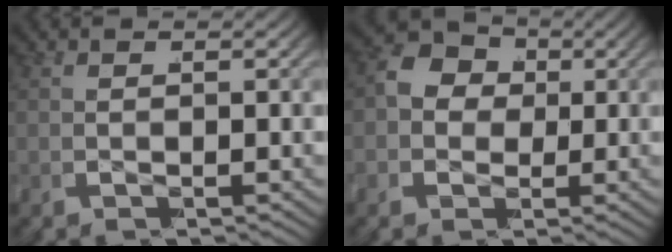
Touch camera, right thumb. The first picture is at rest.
{"total": 10.0, "force": [1.7, 8.4, 5.1], "torque": [-0.098, 0.002, 0.011]}